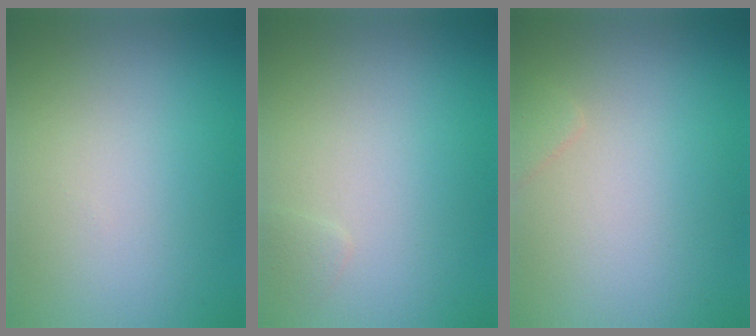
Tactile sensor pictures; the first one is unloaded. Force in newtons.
{"total": 0.6, "press": 0.6, "slide": 0.1}
{"total": 0.8, "press": 0.8, "slide": 0.1}